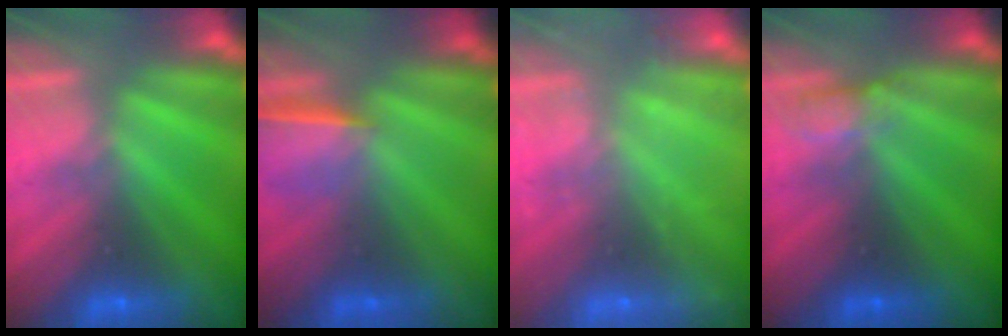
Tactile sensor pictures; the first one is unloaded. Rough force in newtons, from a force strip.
{"total": 1.6}
{"total": 2.3}
{"total": 2.4}